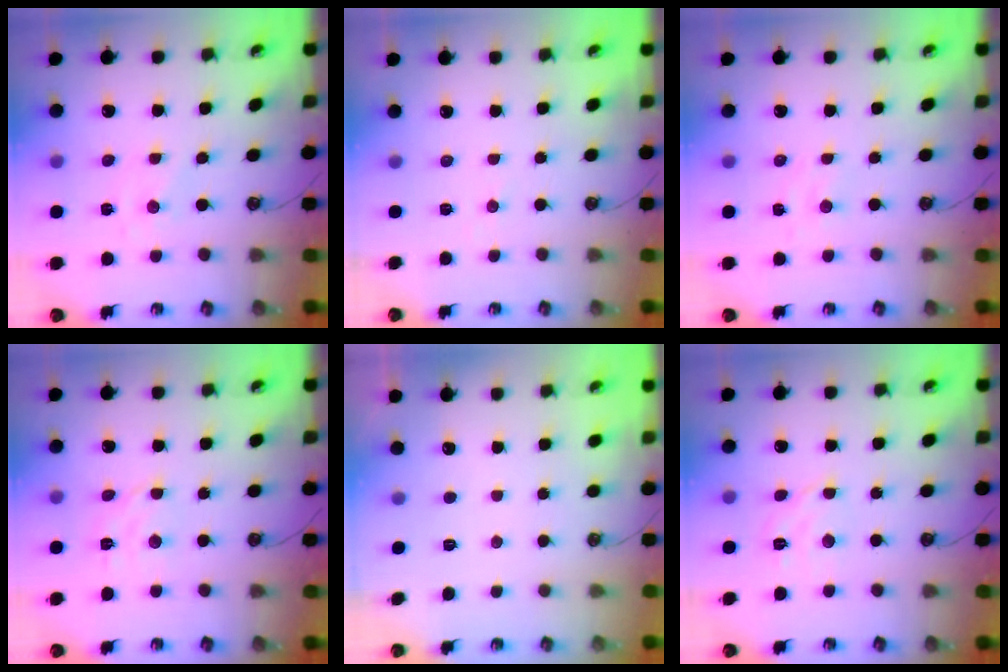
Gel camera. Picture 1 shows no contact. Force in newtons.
{"total": 2.7, "press": 2.7, "slide": 0.3}
{"total": 2.3, "press": 2.3, "slide": 0.4}
{"total": 5.3, "press": 5.3, "slide": 0.4}
{"total": 0.0}
{"total": 7.2, "press": 7.1, "slide": 0.8}